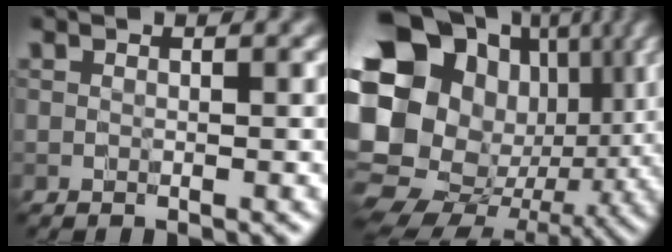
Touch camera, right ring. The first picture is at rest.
{"total": 19.2, "force": [1.2, 15.8, 10.9], "torque": [-0.195, -0.008, 0.016]}